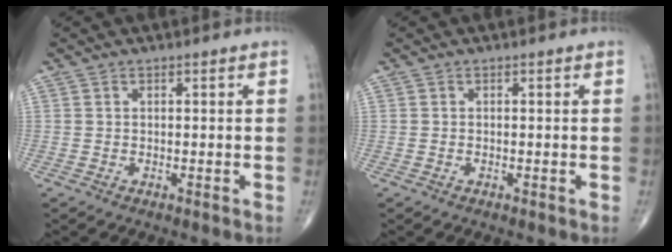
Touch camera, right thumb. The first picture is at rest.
{"total": 0.0}